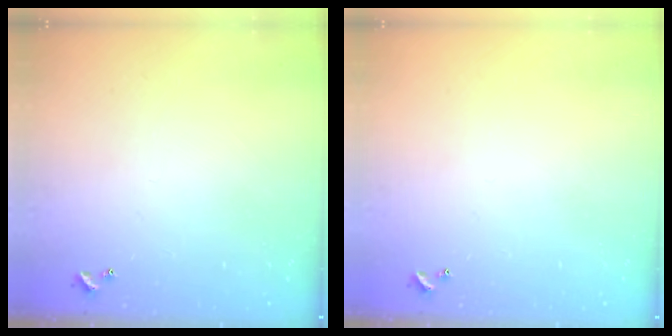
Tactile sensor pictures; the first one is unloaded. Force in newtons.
{"total": 0.0}